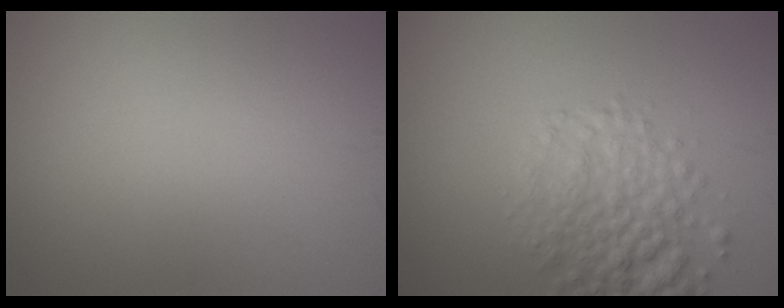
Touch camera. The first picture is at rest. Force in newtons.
{"total": 4.7, "press": 4.7, "slide": 0.3}